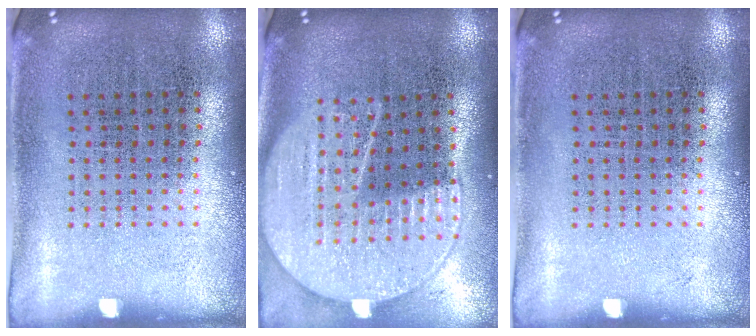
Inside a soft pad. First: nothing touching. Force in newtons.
{"total": 2.1, "press": 1.9, "slide": 0.9}
{"total": 0.0}